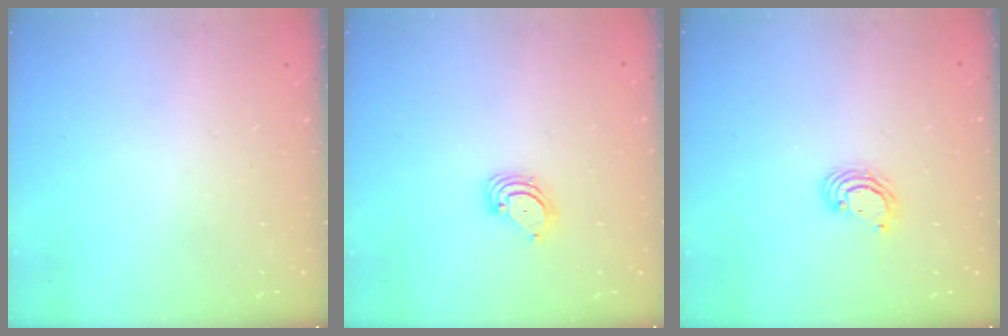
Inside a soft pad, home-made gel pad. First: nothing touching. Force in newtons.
{"total": 3.6, "press": 3.6, "slide": 0.3}
{"total": 3.9, "press": 3.8, "slide": 0.2}